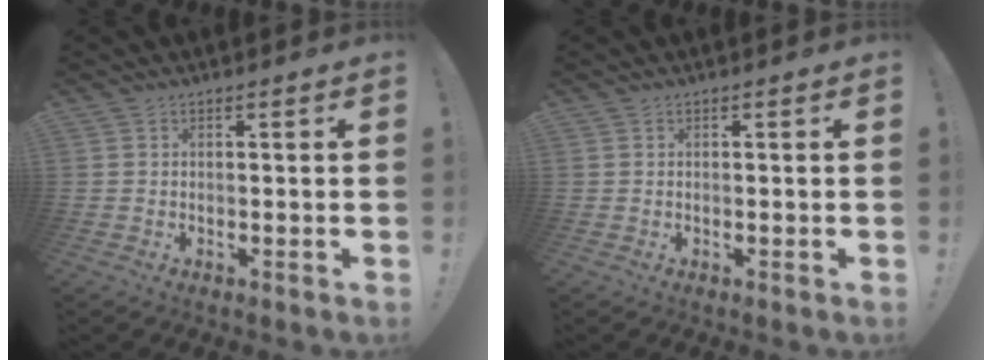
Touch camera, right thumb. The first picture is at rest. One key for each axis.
{"total": 0.0}